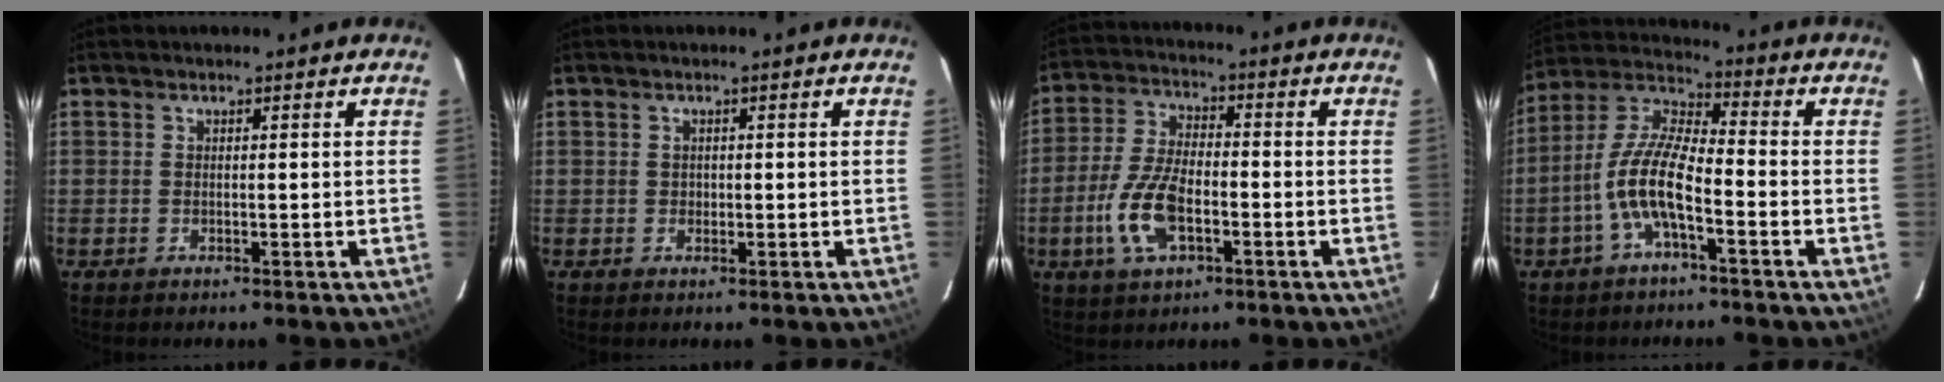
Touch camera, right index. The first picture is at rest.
{"total": 0.9, "force": [0.0, 0.9, 0.1], "torque": [0.003, 0.002, 0.000]}
{"total": 10.8, "force": [-3.7, 5.0, 8.8], "torque": [-0.192, 0.000, -0.070]}
{"total": 10.2, "force": [-4.1, 2.7, 9.0], "torque": [-0.196, 0.009, -0.082]}